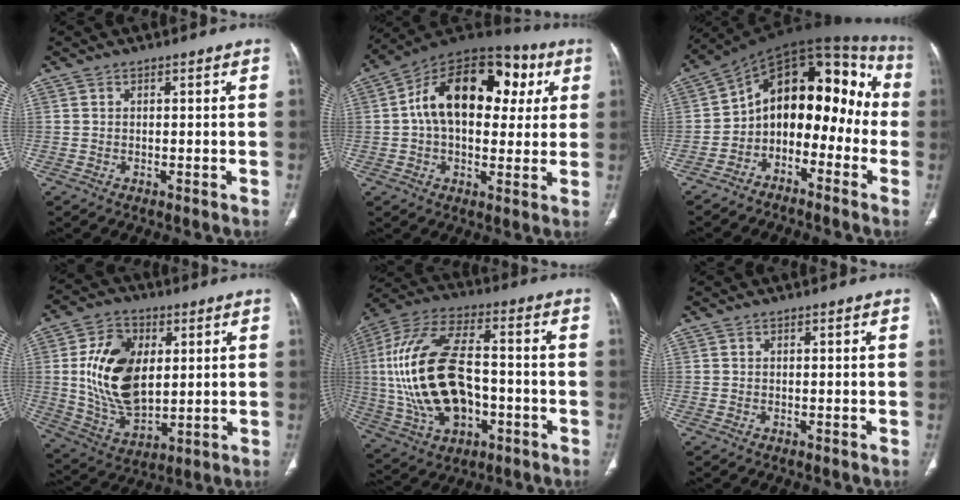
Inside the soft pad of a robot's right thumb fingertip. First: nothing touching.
{"total": 22.3, "force": [4.6, 13.8, 16.9], "torque": [-0.236, 0.028, 0.060]}
{"total": 17.1, "force": [-3.4, 11.1, 12.5], "torque": [-0.129, 0.103, -0.066]}
{"total": 17.3, "force": [2.7, 11.0, 13.1], "torque": [-0.209, -0.015, 0.057]}
{"total": 23.0, "force": [-2.0, 13.0, 18.9], "torque": [-0.385, 0.020, -0.024]}
{"total": 0.0}